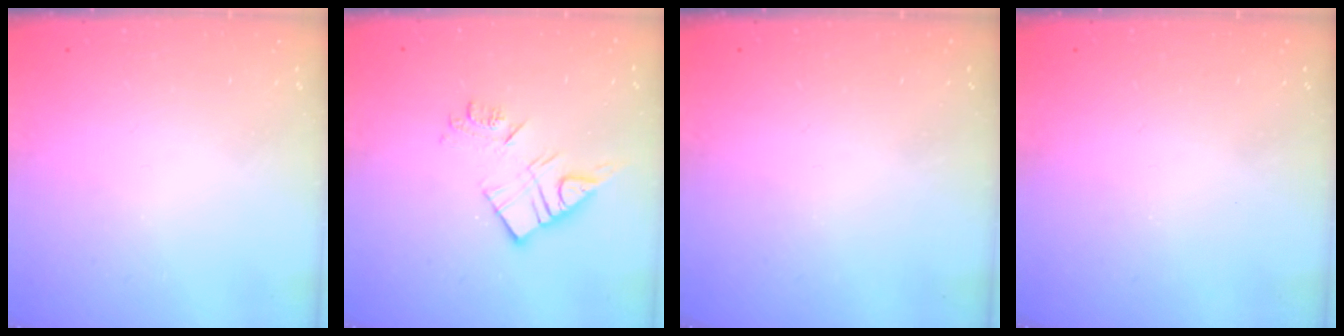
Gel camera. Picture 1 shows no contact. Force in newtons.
{"total": 10.8, "press": 10.7, "slide": 0.9}
{"total": 0.0}
{"total": 1.8, "press": 1.8, "slide": 0.4}